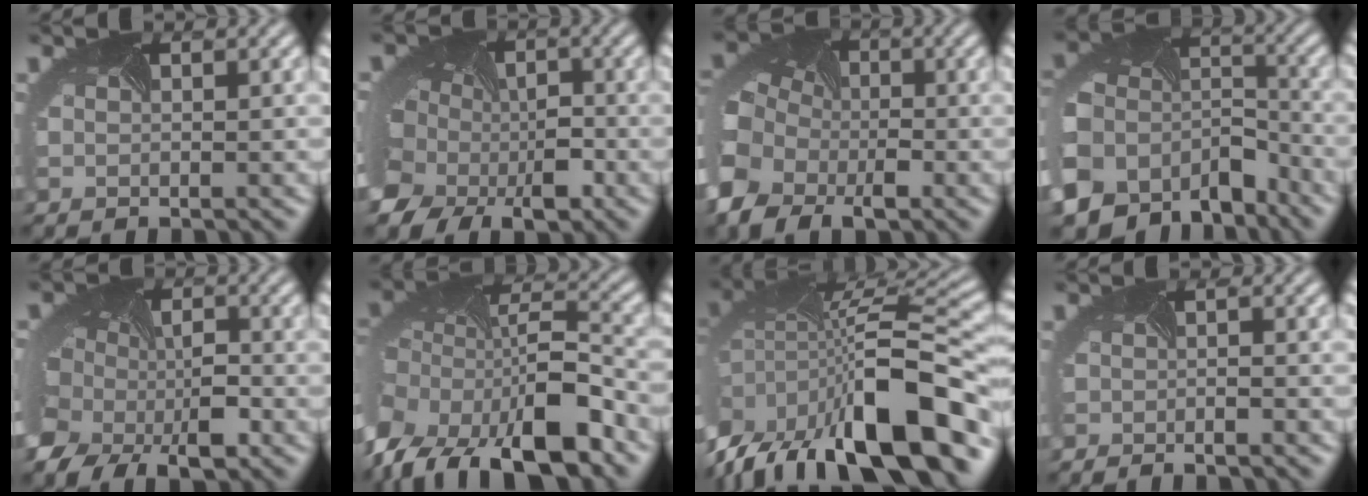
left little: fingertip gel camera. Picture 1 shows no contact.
{"total": 10.6, "force": [-2.4, 8.6, 5.7], "torque": [-0.118, -0.029, -0.058]}
{"total": 10.5, "force": [-4.0, 8.0, 5.6], "torque": [-0.123, -0.036, -0.082]}
{"total": 13.7, "force": [-8.2, 9.7, 5.1], "torque": [-0.131, -0.034, -0.114]}
{"total": 9.1, "force": [-2.4, 6.7, 5.7], "torque": [-0.096, -0.026, -0.034]}
{"total": 14.8, "force": [-7.9, 8.1, 9.5], "torque": [-0.196, -0.022, -0.124]}
{"total": 17.1, "force": [-7.3, 7.9, 13.3], "torque": [-0.233, -0.020, -0.108]}
{"total": 1.6, "force": [-1.5, 0.0, 0.6], "torque": [-0.008, -0.018, -0.020]}